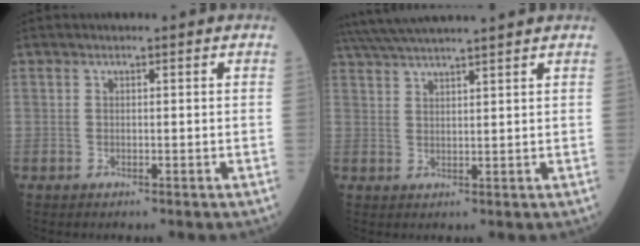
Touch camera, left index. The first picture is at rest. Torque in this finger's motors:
{"motor_torque": [0.55, -1.59, 0.09, 0.10]}